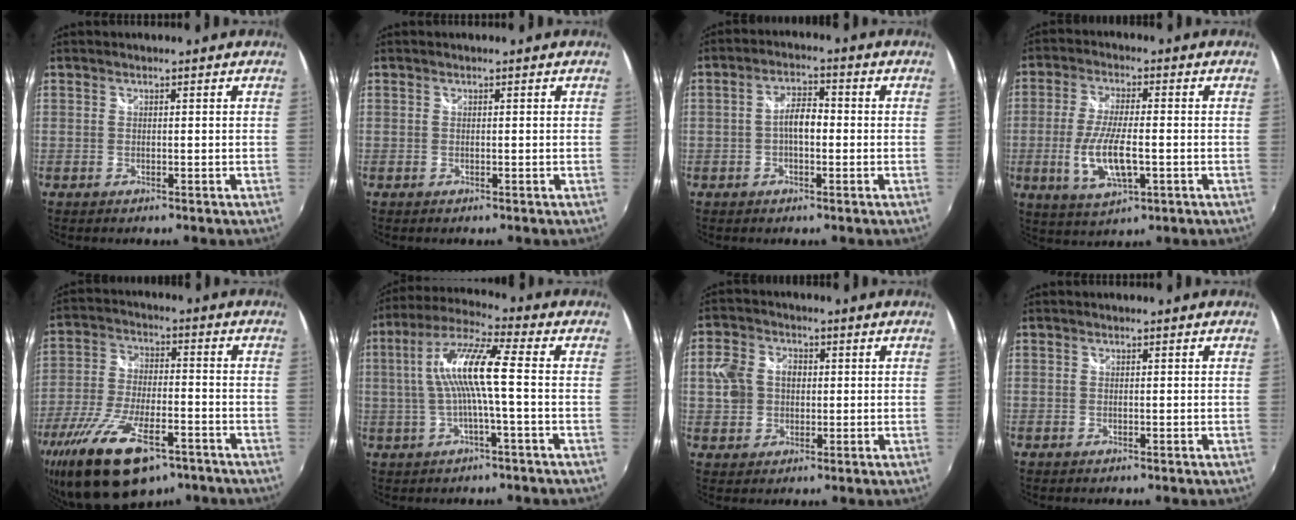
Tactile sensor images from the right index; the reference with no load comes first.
{"total": 0.0}
{"total": 4.5, "force": [-0.7, 2.2, 3.9], "torque": [-0.073, 0.012, -0.014]}
{"total": 10.2, "force": [-2.5, 3.3, 9.3], "torque": [-0.189, -0.013, -0.042]}
{"total": 19.1, "force": [-12.0, 7.7, 12.7], "torque": [-0.263, -0.046, -0.205]}
{"total": 11.1, "force": [-0.2, 0.7, 11.1], "torque": [-0.218, 0.015, -0.002]}
{"total": 7.1, "force": [0.4, 6.1, 3.5], "torque": [-0.076, 0.018, 0.007]}
{"total": 0.0}